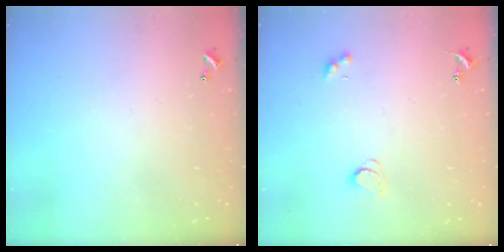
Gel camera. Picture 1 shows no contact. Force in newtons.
{"total": 2.1, "press": 2.1, "slide": 0.5}